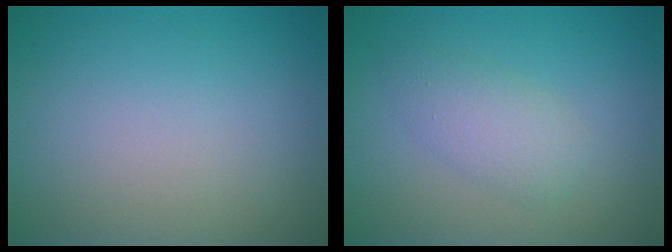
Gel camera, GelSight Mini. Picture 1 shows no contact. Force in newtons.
{"total": 2.7, "press": 2.7, "slide": 0.1}